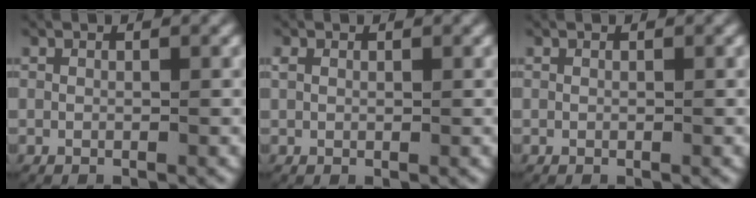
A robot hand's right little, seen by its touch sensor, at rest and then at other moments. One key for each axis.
{"total": 0.8, "fx": 0.4, "fy": 0.5, "fz": 0.4, "tx": -0.012, "ty": -0.001, "tz": 0.012}
{"total": 0.0}